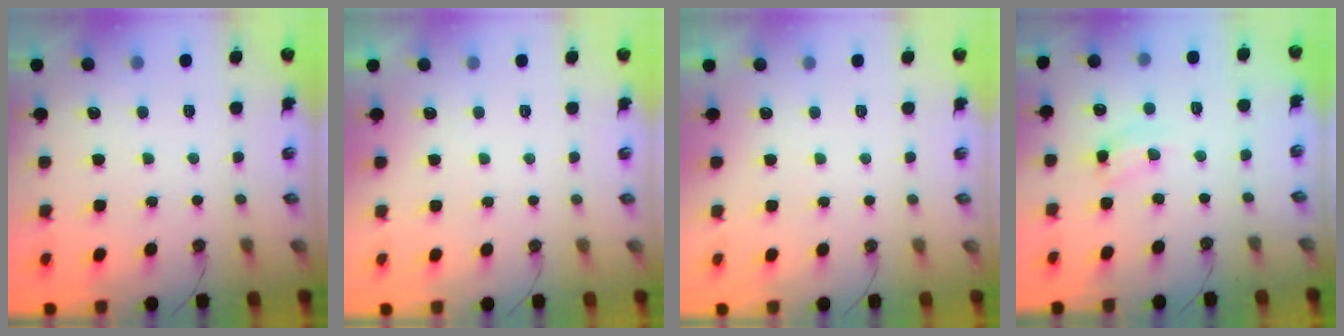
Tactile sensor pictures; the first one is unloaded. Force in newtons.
{"total": 0.0}
{"total": 0.0}
{"total": 7.5, "press": 7.4, "slide": 0.5}